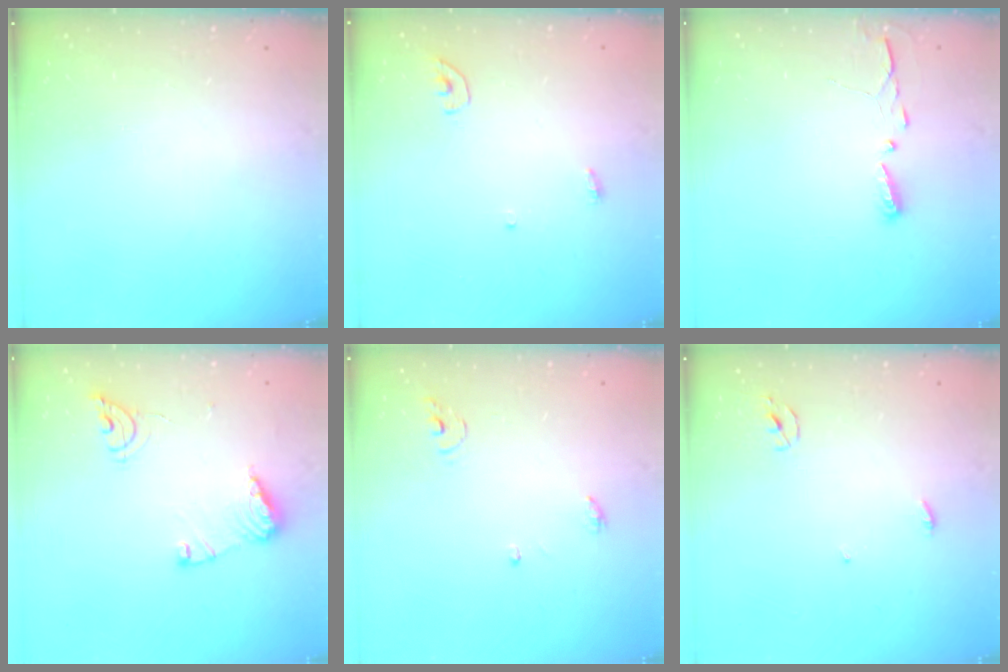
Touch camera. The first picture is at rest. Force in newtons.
{"total": 3.4, "press": 3.4, "slide": 0.3}
{"total": 2.9, "press": 2.9, "slide": 0.4}
{"total": 11.5, "press": 11.4, "slide": 1.0}
{"total": 3.9, "press": 3.9, "slide": 0.2}
{"total": 2.5, "press": 2.5, "slide": 0.1}